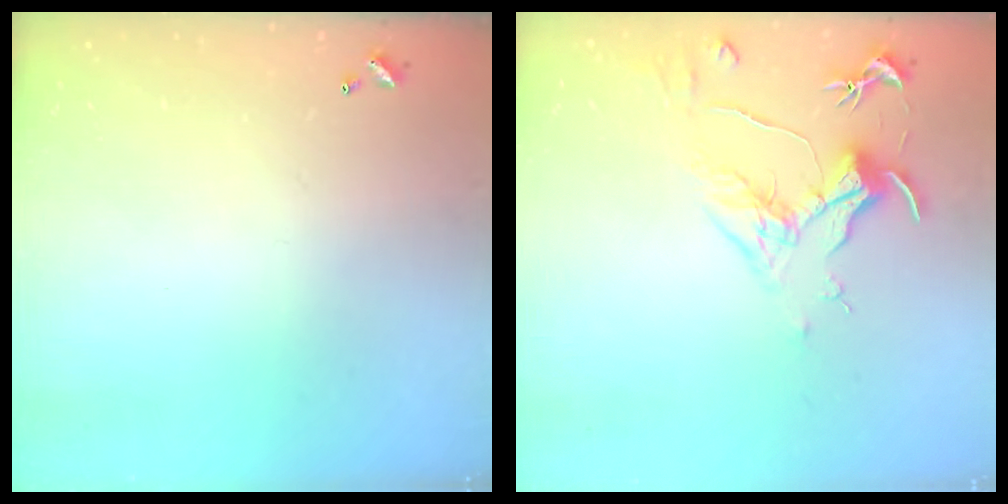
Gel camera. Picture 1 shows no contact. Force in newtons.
{"total": 1.6, "press": 1.4, "slide": 0.7}